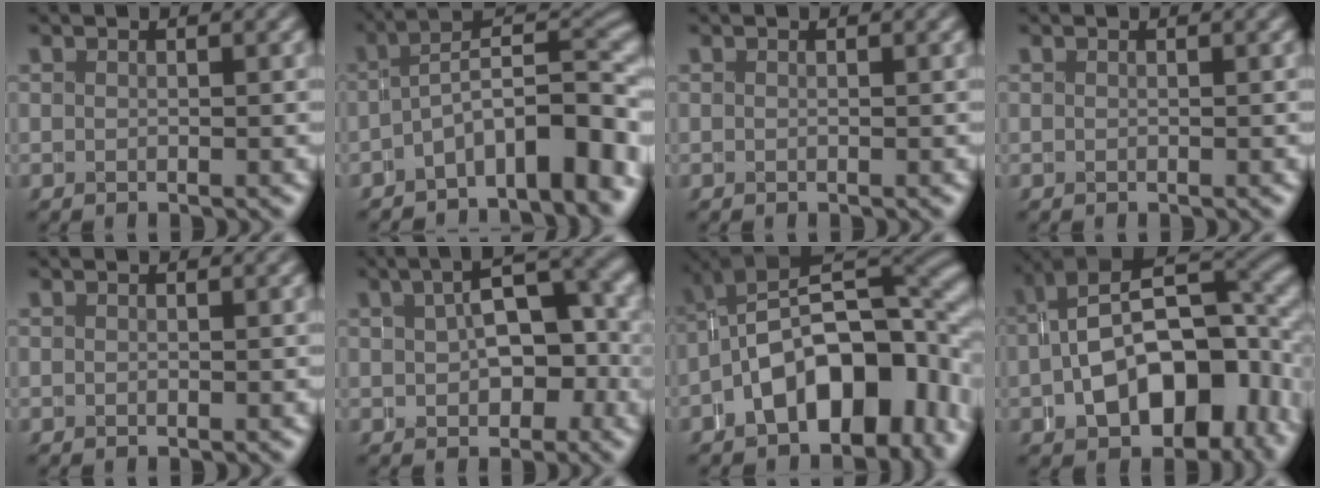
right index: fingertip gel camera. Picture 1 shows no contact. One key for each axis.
{"total": 7.3, "fx": -2.7, "fy": 3.2, "fz": 6.0, "tx": -0.075, "ty": 0.003, "tz": -0.049}
{"total": 0.0}
{"total": 0.0}
{"total": 0.0}
{"total": 4.7, "fx": 0.2, "fy": 2.6, "fz": 3.9, "tx": -0.055, "ty": 0.000, "tz": 0.014}
{"total": 11.8, "fx": -1.5, "fy": 7.4, "fz": 9.1, "tx": -0.141, "ty": -0.005, "tz": -0.033}
{"total": 13.8, "fx": -0.5, "fy": 8.3, "fz": 11.0, "tx": -0.174, "ty": -0.006, "tz": 0.000}